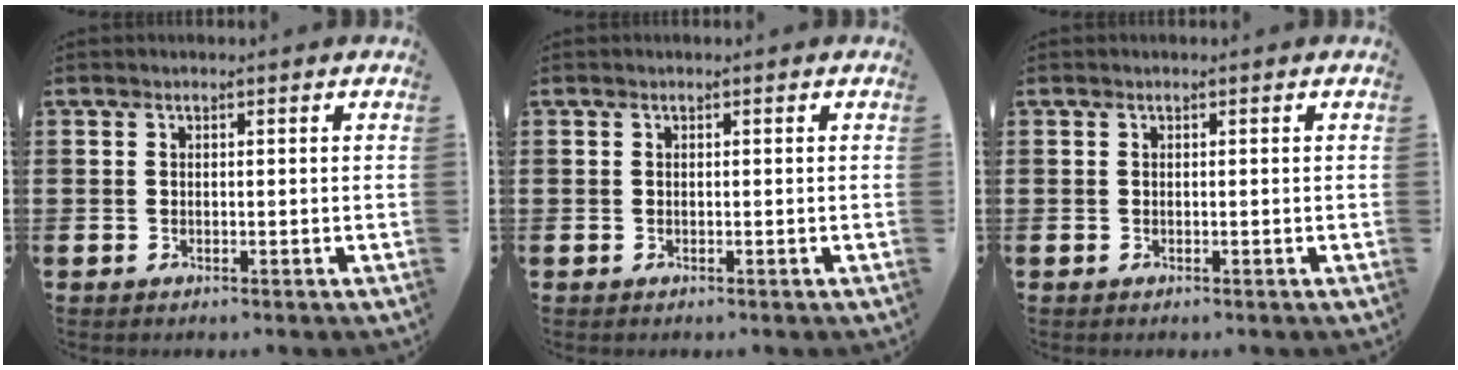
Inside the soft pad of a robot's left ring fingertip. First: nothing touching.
{"total": 0.0}
{"total": 0.0}